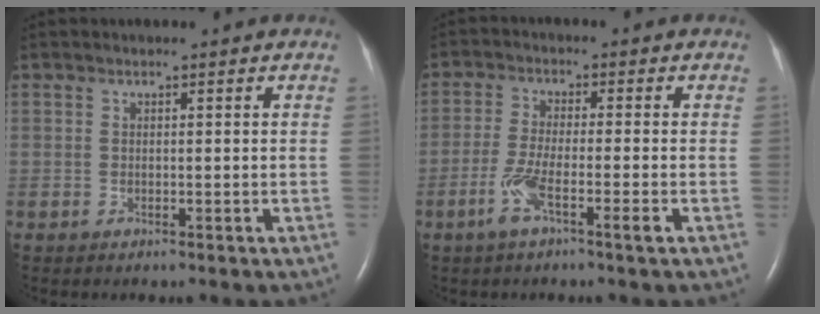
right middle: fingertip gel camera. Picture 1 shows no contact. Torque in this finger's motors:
{"motor_torque": [0.49, -0.35, 0.14, 0.07]}